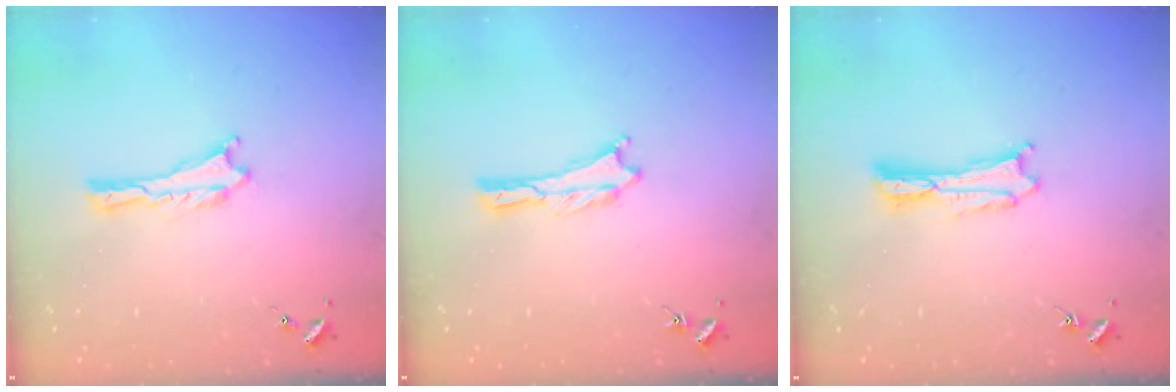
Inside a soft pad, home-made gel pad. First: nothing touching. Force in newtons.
{"total": 0.0}
{"total": 0.9, "press": 0.9, "slide": 0.2}